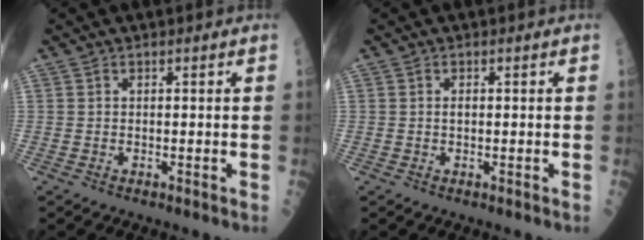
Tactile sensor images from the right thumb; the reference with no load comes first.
{"total": 0.8, "force": [0.1, 0.4, 0.6], "torque": [-0.011, 0.001, 0.001]}